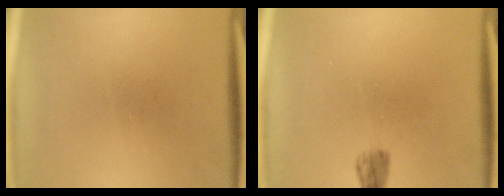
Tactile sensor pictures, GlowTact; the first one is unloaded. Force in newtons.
{"total": 2.1}